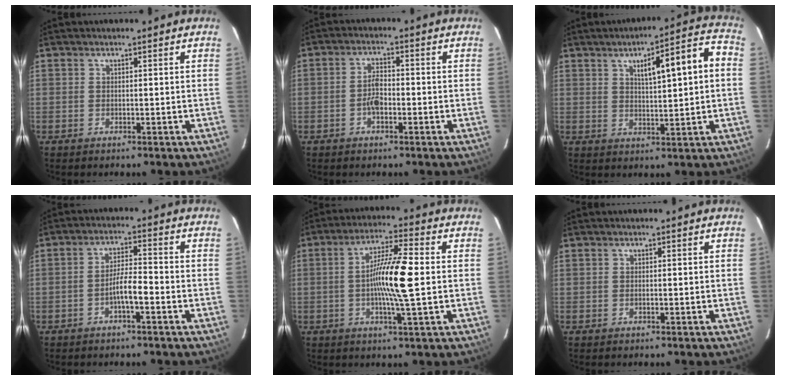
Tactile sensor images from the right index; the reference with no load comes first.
{"total": 3.4, "force": [-1.1, 1.4, 2.9], "torque": [-0.059, 0.006, -0.023]}
{"total": 10.6, "force": [2.2, 1.6, 10.2], "torque": [-0.143, 0.029, 0.033]}
{"total": 4.3, "force": [-1.9, 0.6, 3.8], "torque": [-0.068, 0.011, -0.033]}
{"total": 10.4, "force": [-0.4, 0.1, 10.4], "torque": [-0.190, 0.002, -0.015]}
{"total": 0.0}